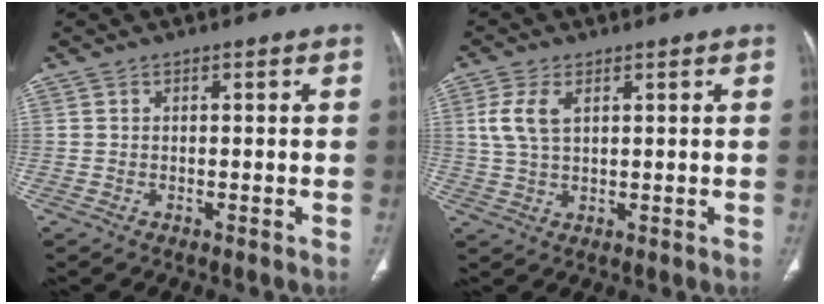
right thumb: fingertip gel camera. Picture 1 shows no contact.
{"total": 5.6, "force": [1.8, 2.9, 4.4], "torque": [-0.104, 0.003, 0.040]}